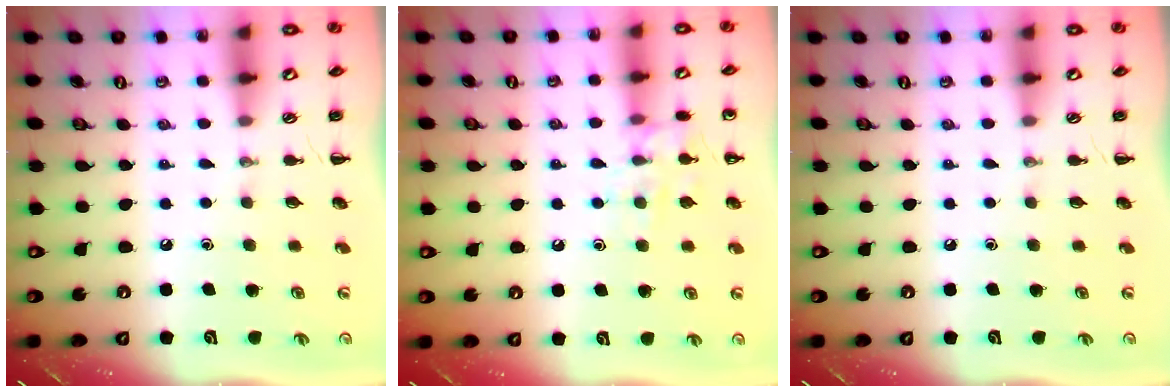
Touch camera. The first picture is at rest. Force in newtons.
{"total": 9.8, "press": 9.8, "slide": 1.0}
{"total": 0.0}